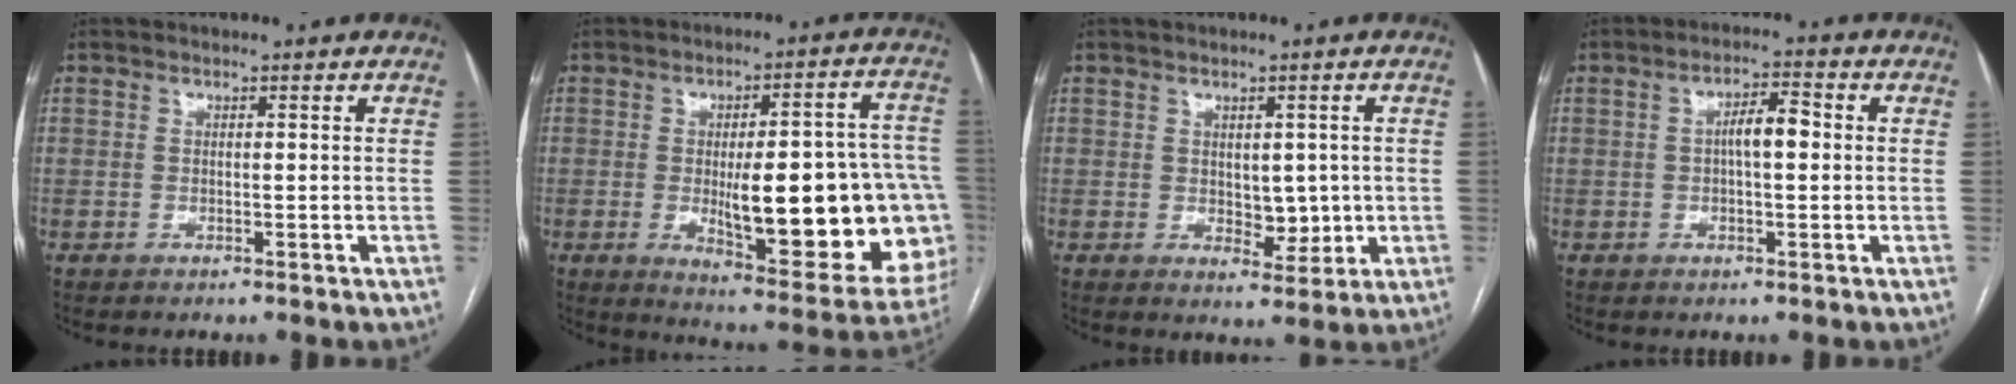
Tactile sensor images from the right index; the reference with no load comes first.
{"total": 25.6, "force": [-3.6, 6.5, 24.5], "torque": [-0.240, 0.013, -0.024]}
{"total": 4.5, "force": [0.0, 2.6, 3.7], "torque": [-0.046, -0.002, 0.010]}
{"total": 4.4, "force": [0.2, 1.3, 4.2], "torque": [-0.073, 0.016, 0.002]}